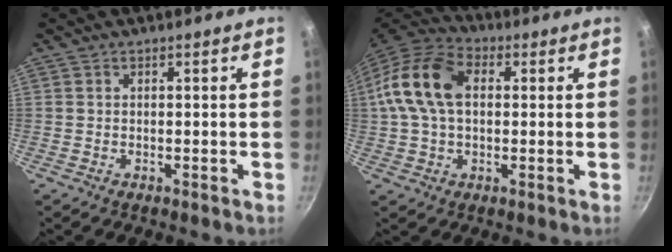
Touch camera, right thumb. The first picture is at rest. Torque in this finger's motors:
{"motor_torque": [1.69, 1.99, 0.55, -0.45, 0.29]}